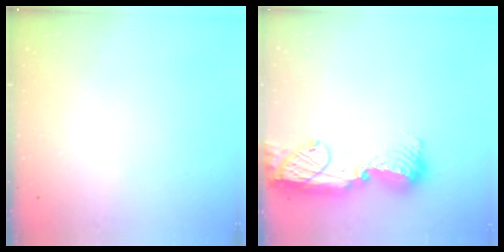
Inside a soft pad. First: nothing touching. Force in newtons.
{"total": 17.2, "press": 16.2, "slide": 5.8}